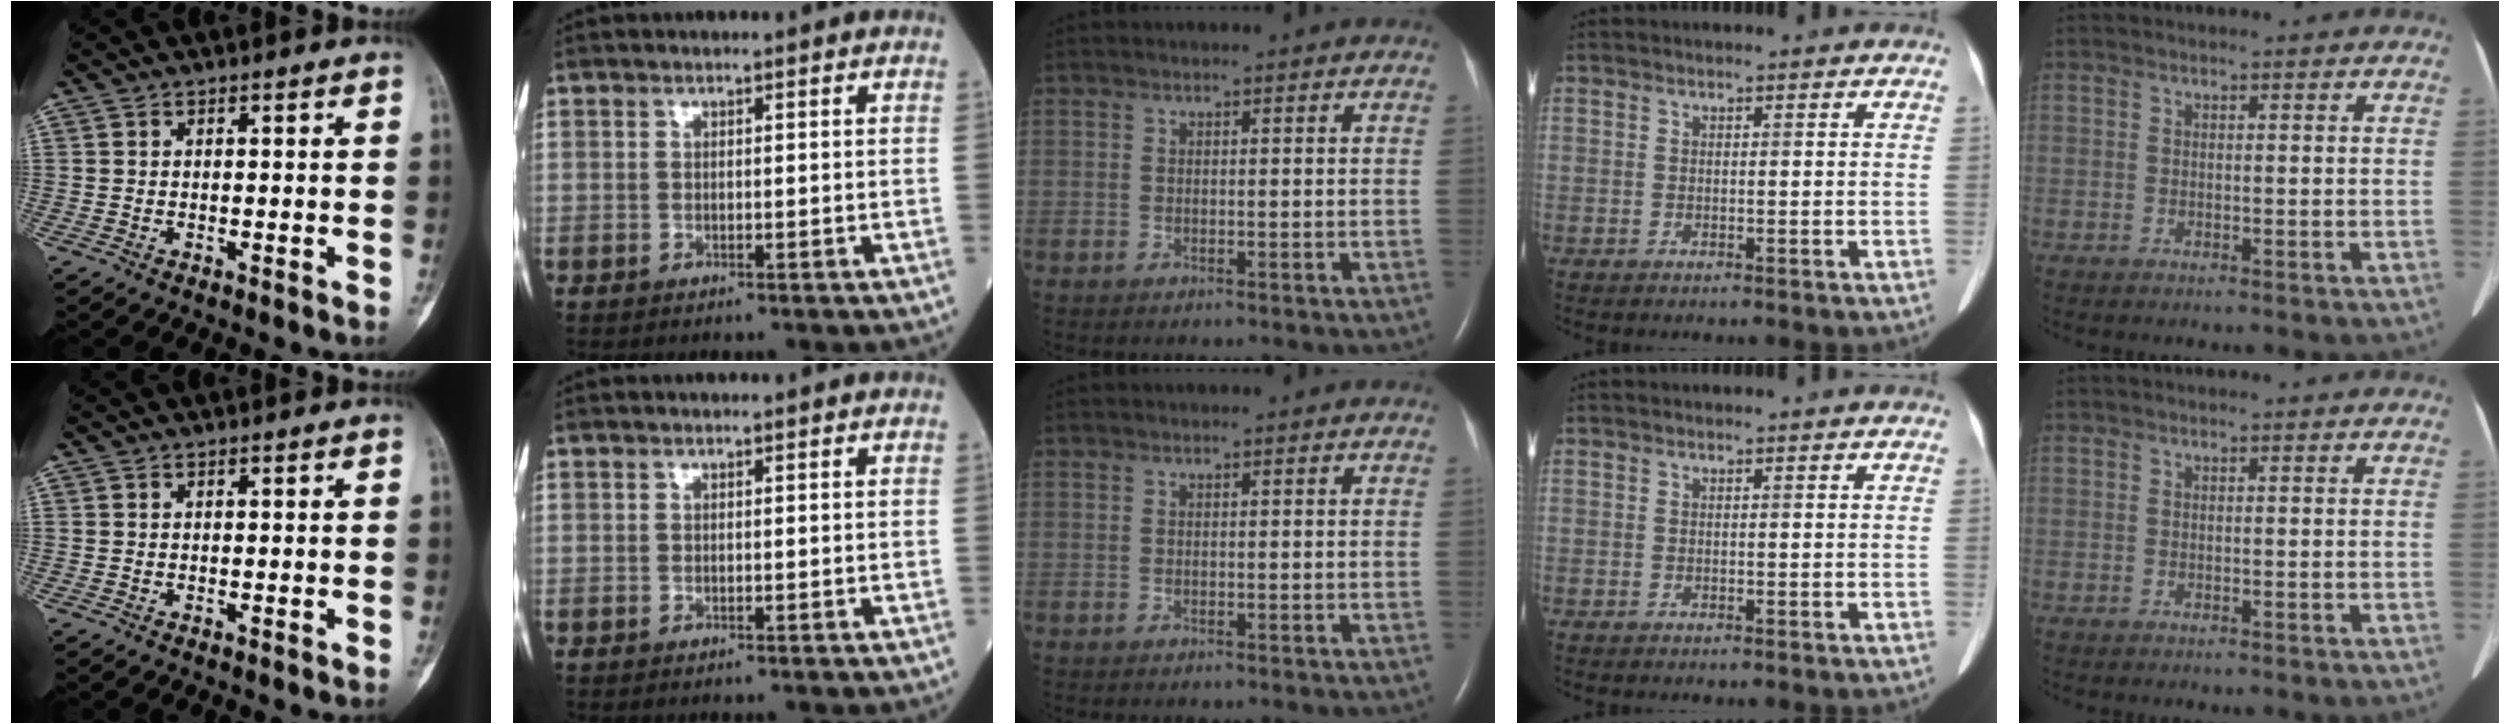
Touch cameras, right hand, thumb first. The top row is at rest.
{}